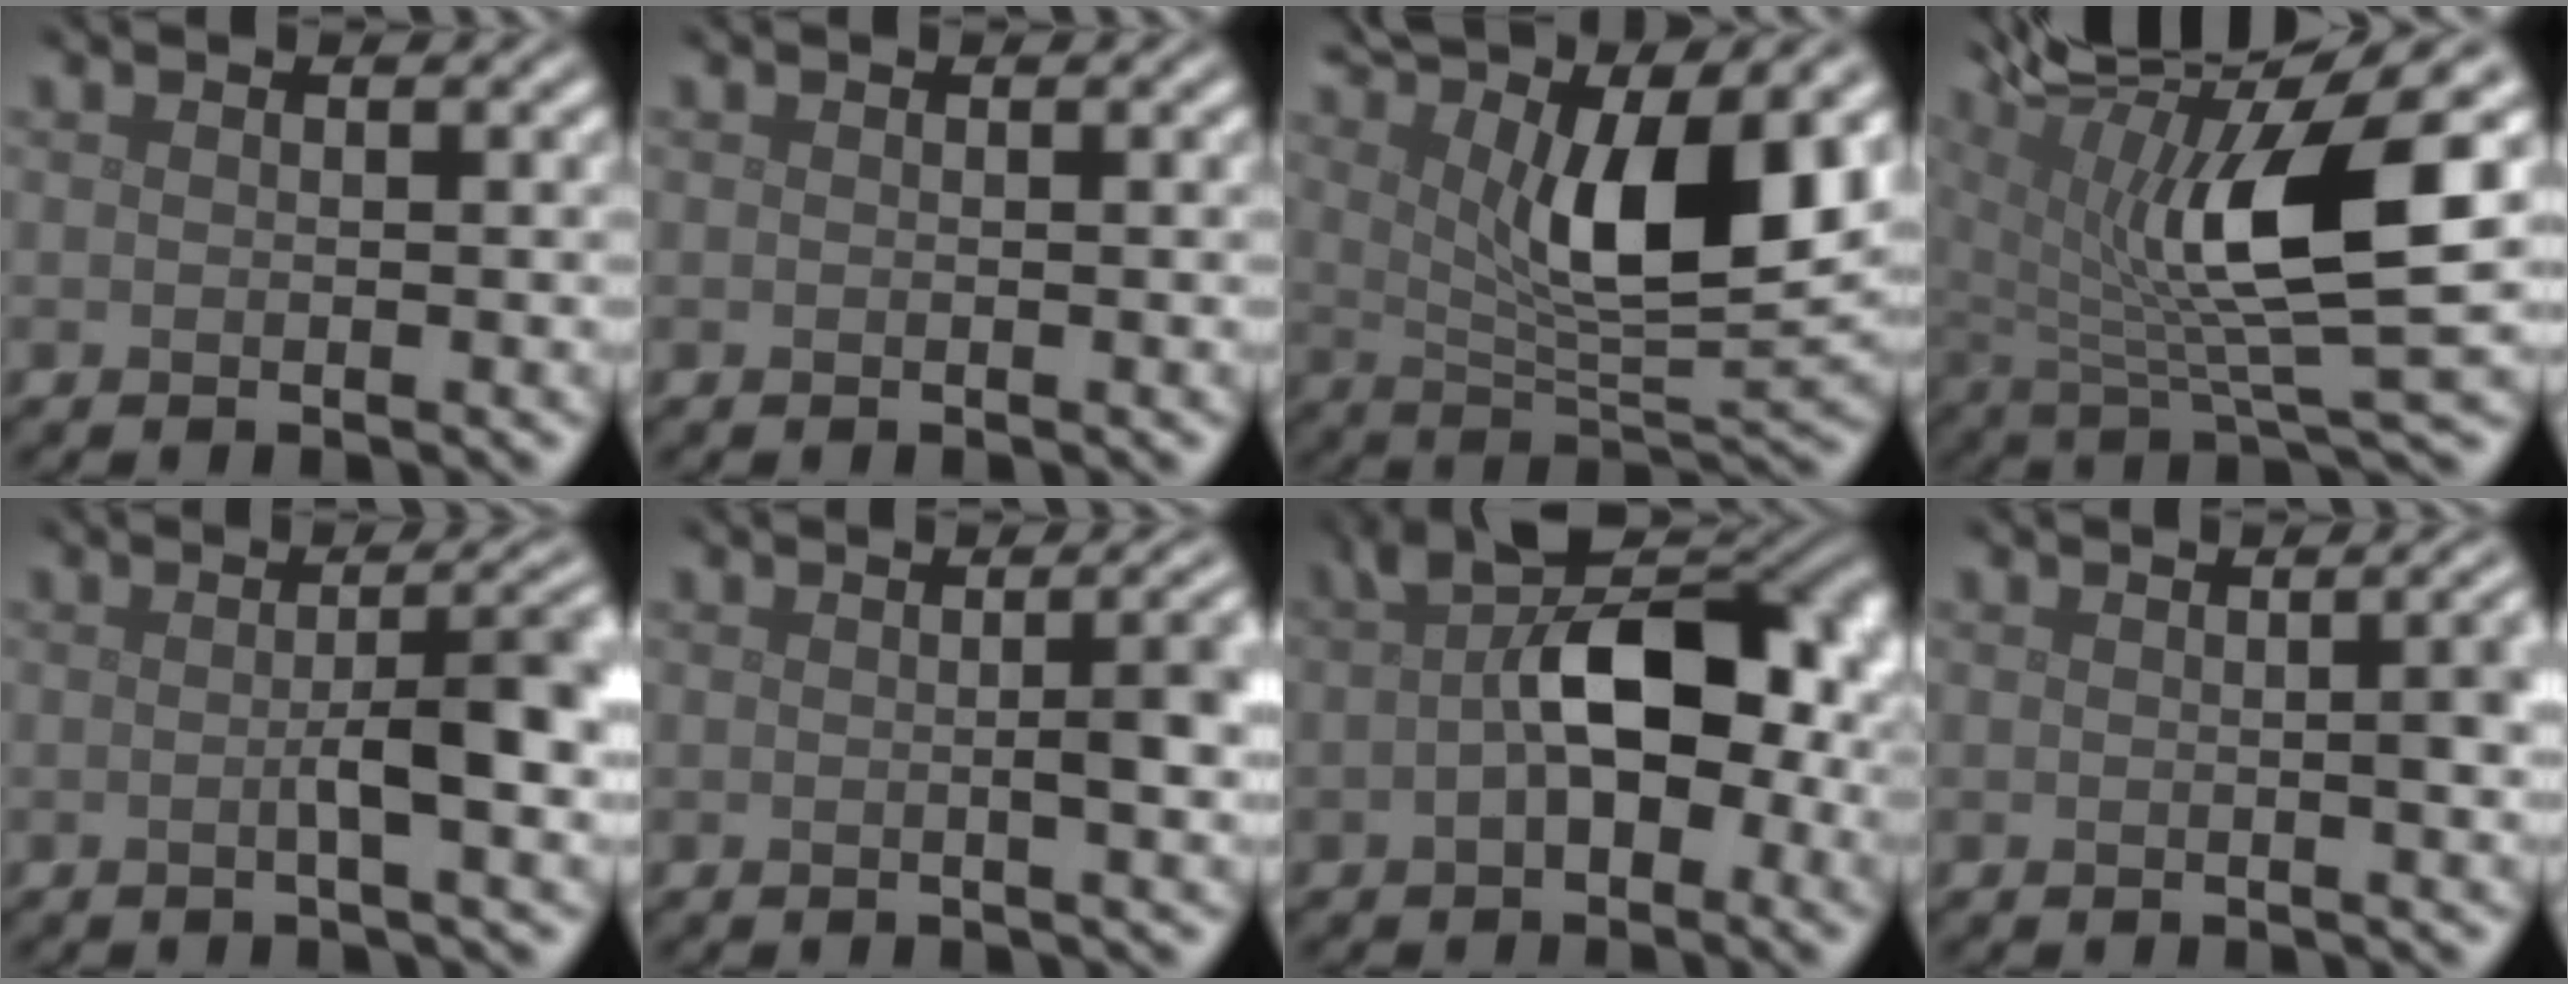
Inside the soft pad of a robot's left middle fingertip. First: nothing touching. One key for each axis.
{"total": 0.0}
{"total": 11.5, "fx": 4.3, "fy": 3.1, "fz": 10.2, "tx": -0.167, "ty": 0.000, "tz": 0.080}
{"total": 13.0, "fx": 4.6, "fy": 3.7, "fz": 11.5, "tx": -0.200, "ty": 0.005, "tz": 0.088}
{"total": 5.4, "fx": -0.3, "fy": 1.1, "fz": 5.3, "tx": -0.077, "ty": 0.006, "tz": -0.006}
{"total": 3.9, "fx": 0.0, "fy": 0.9, "fz": 3.8, "tx": -0.046, "ty": 0.011, "tz": -0.002}
{"total": 10.5, "fx": 0.8, "fy": 5.9, "fz": 8.7, "tx": -0.123, "ty": 0.014, "tz": 0.001}
{"total": 3.1, "fx": 0.1, "fy": 0.9, "fz": 3.0, "tx": -0.027, "ty": 0.010, "tz": 0.000}